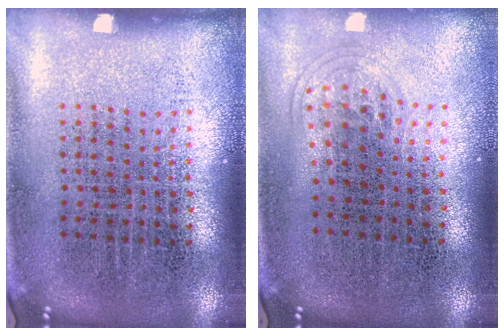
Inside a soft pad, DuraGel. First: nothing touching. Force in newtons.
{"total": 1.0, "press": 0.7, "slide": 0.8}